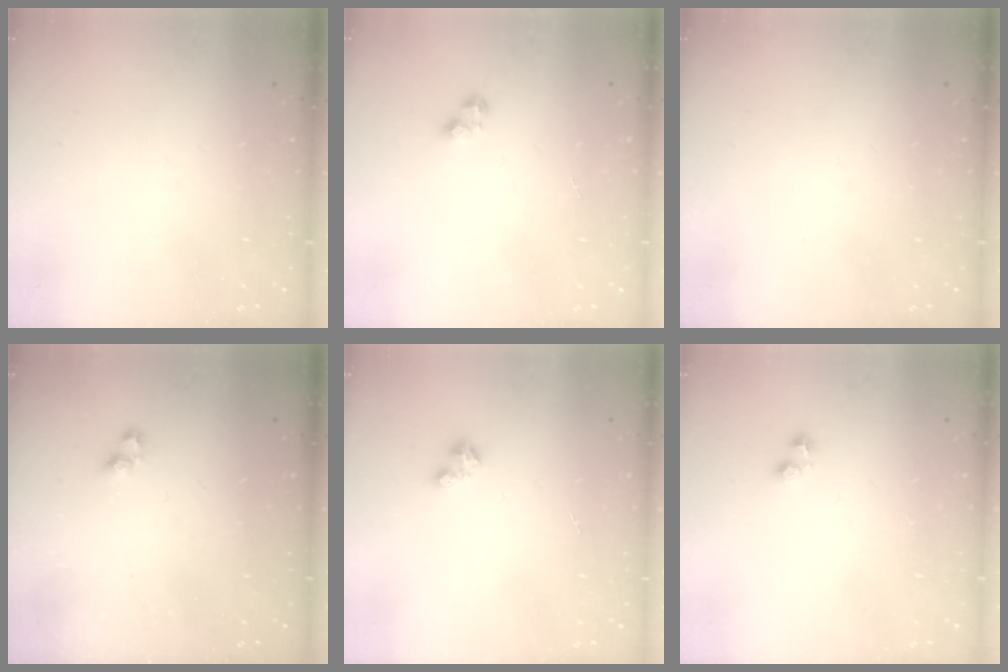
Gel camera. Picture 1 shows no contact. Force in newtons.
{"total": 2.4, "press": 2.4, "slide": 0.3}
{"total": 0.0}
{"total": 2.9, "press": 2.9, "slide": 0.6}
{"total": 1.7, "press": 1.7, "slide": 0.2}
{"total": 1.9, "press": 1.9, "slide": 0.5}